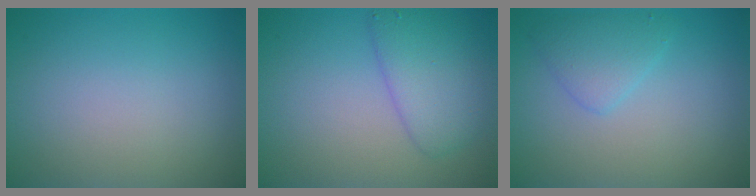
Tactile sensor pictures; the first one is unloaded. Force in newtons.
{"total": 3.9, "press": 3.9, "slide": 0.1}
{"total": 2.1, "press": 2.1, "slide": 0.0}